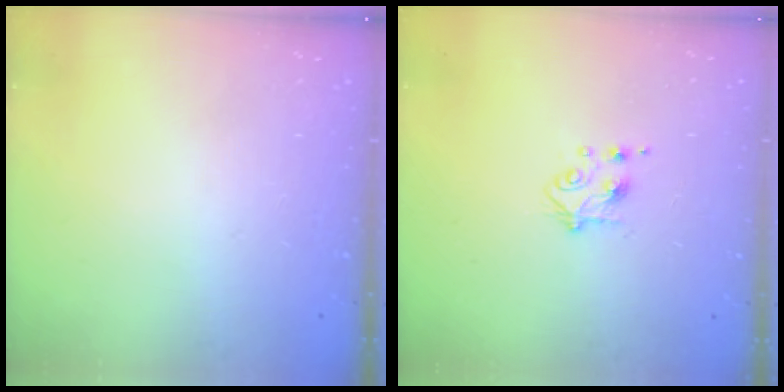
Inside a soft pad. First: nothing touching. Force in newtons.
{"total": 4.9, "press": 4.9, "slide": 0.7}